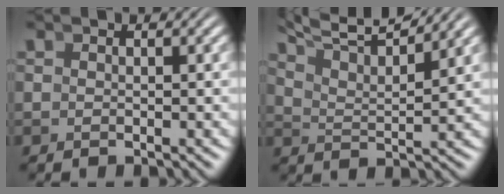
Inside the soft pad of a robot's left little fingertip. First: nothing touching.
{"total": 7.6, "force": [6.7, 1.4, 3.3], "torque": [-0.062, 0.017, 0.103]}